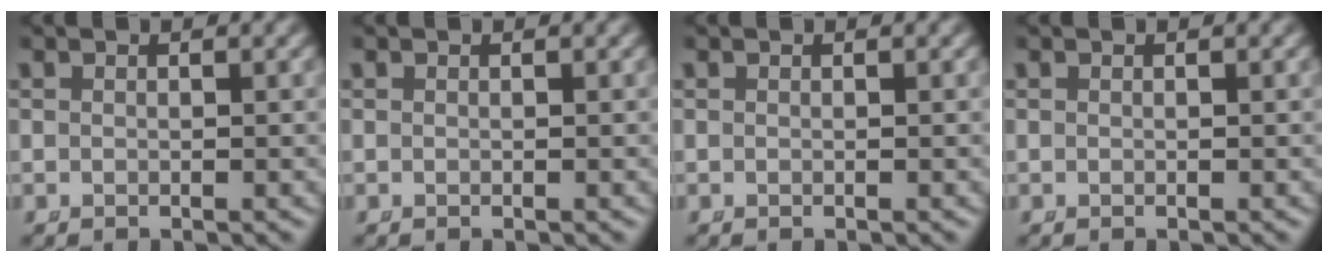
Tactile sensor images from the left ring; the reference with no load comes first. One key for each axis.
{"total": 0.0}
{"total": 0.0}
{"total": 0.0}